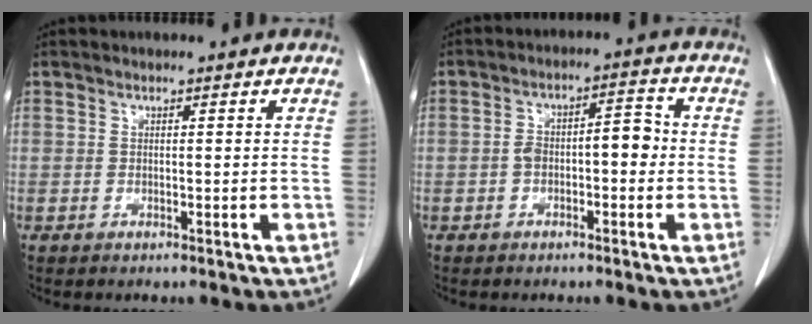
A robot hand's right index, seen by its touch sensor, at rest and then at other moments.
{"total": 5.3, "force": [-0.7, 2.3, 4.8], "torque": [-0.079, 0.034, -0.010]}